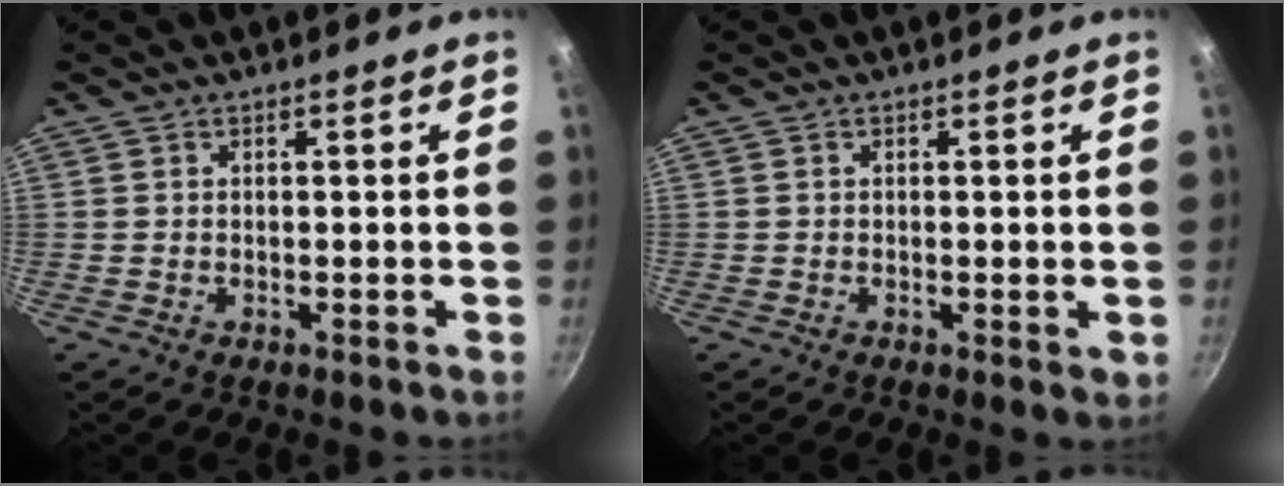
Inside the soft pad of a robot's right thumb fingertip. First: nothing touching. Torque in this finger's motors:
{"motor_torque": [-0.29, 0.33, -0.36, 0.15, 0.06]}